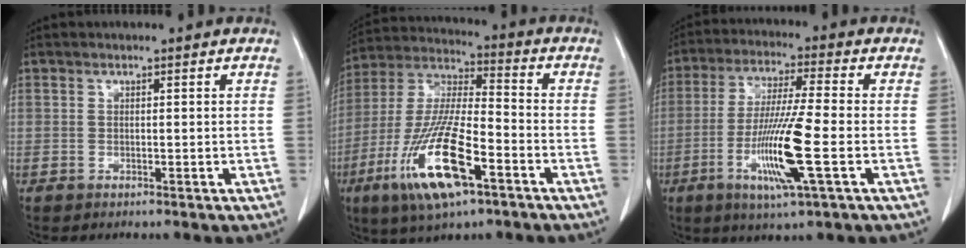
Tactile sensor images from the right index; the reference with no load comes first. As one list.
[{"total": 16.9, "force": [-7.7, 3.6, 14.6], "torque": [-0.308, -0.021, -0.136]}, {"total": 12.4, "force": [-3.6, -0.2, 11.9], "torque": [-0.236, -0.019, -0.071]}]